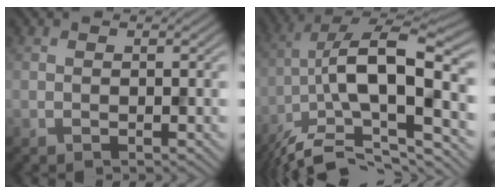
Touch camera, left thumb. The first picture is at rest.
{"total": 15.6, "force": [-6.2, 5.0, 13.4], "torque": [-0.237, 0.004, -0.114]}